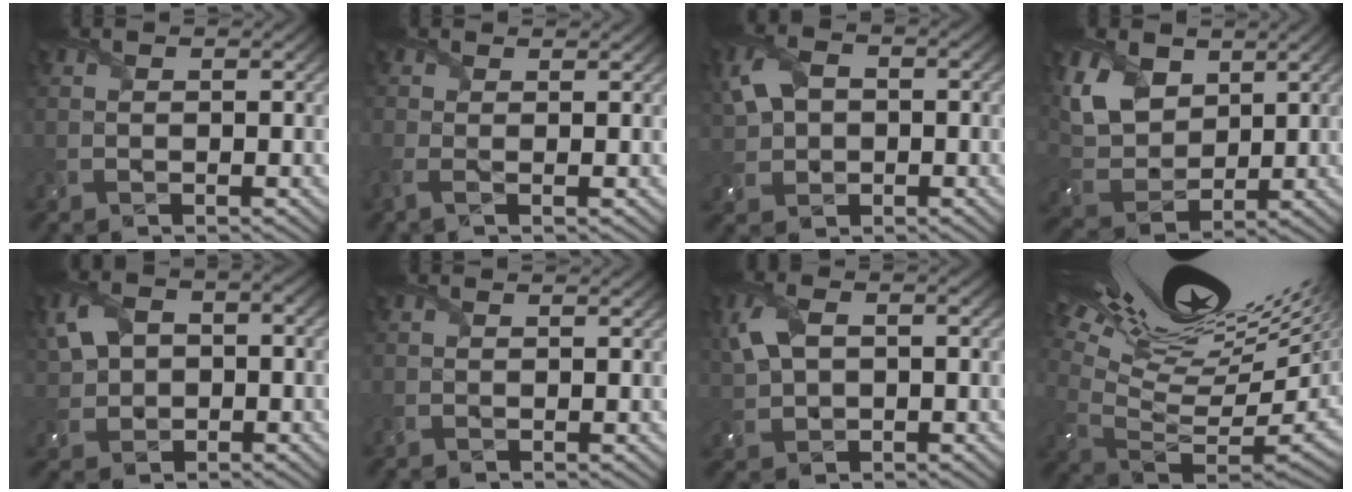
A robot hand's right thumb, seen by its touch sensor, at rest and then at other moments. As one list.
[{"total": 1.6, "force": [-0.3, 0.4, 1.5], "torque": [-0.042, 0.000, -0.015]}, {"total": 6.1, "force": [1.1, 4.3, 4.2], "torque": [-0.108, 0.009, 0.015]}, {"total": 9.5, "force": [4.3, 6.3, 5.7], "torque": [-0.168, 0.006, 0.082]}, {"total": 7.0, "force": [1.2, 4.9, 4.9], "torque": [-0.120, 0.005, 0.016]}, {"total": 0.7, "force": [0.6, 0.2, 0.3], "torque": [-0.012, 0.001, 0.008]}, {"total": 6.3, "force": [1.5, 3.8, 4.8], "torque": [-0.130, 0.010, 0.027]}, {"total": 21.2, "force": [11.8, 5.4, 16.7], "torque": [-0.255, 0.056, 0.206]}]